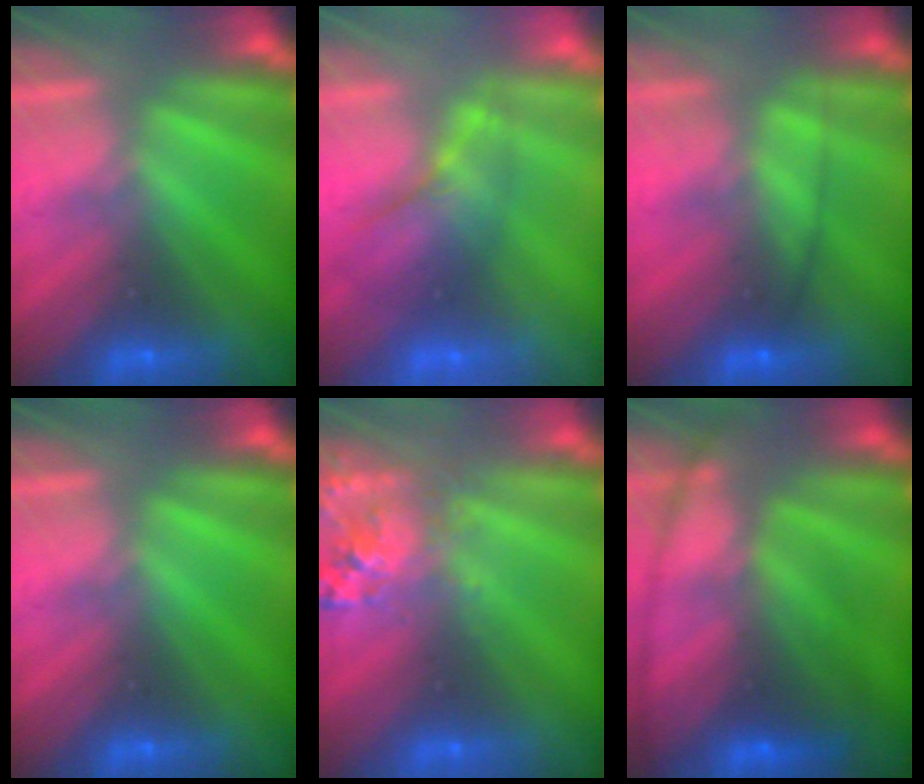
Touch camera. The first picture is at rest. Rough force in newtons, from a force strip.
{"total": 2.4}
{"total": 2.4}
{"total": 0.0}
{"total": 2.7}
{"total": 6.9}